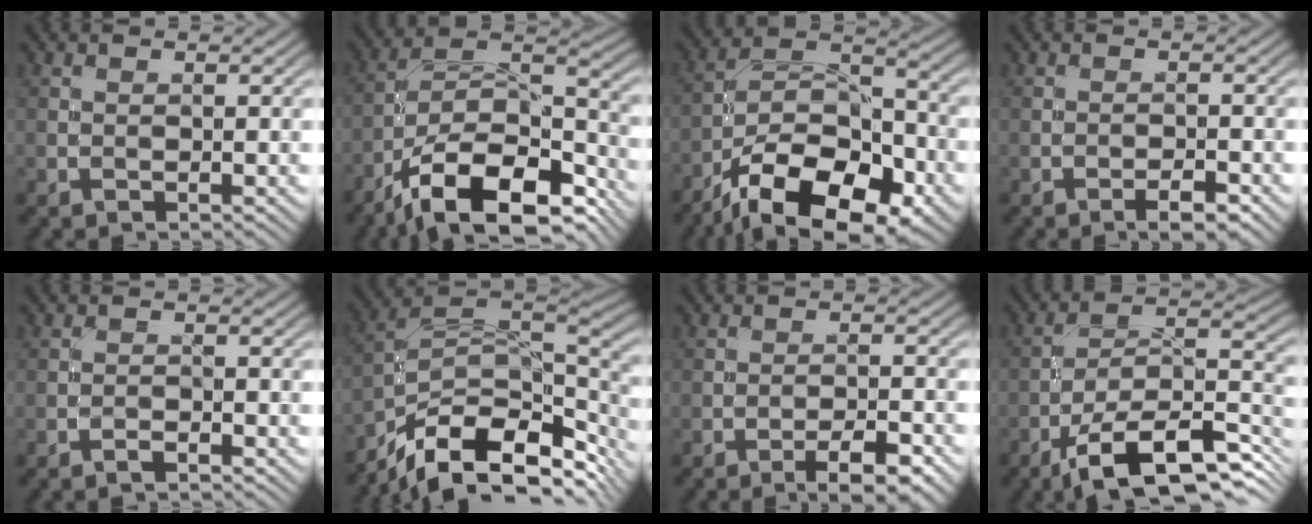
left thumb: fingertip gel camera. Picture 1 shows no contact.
{"total": 16.1, "force": [-11.0, 6.4, 9.8], "torque": [-0.191, -0.020, -0.180]}
{"total": 16.3, "force": [-10.4, 7.7, 9.9], "torque": [-0.181, -0.025, -0.174]}
{"total": 2.6, "force": [-1.8, 0.6, 1.8], "torque": [-0.030, 0.004, -0.030]}
{"total": 0.8, "force": [-0.8, 0.0, 0.2], "torque": [-0.004, 0.001, -0.017]}
{"total": 14.3, "force": [-7.7, 7.6, 9.4], "torque": [-0.186, -0.020, -0.135]}
{"total": 5.1, "force": [-3.4, 1.1, 3.6], "torque": [-0.058, 0.008, -0.050]}
{"total": 14.7, "force": [-9.1, 5.3, 10.3], "torque": [-0.178, -0.011, -0.159]}